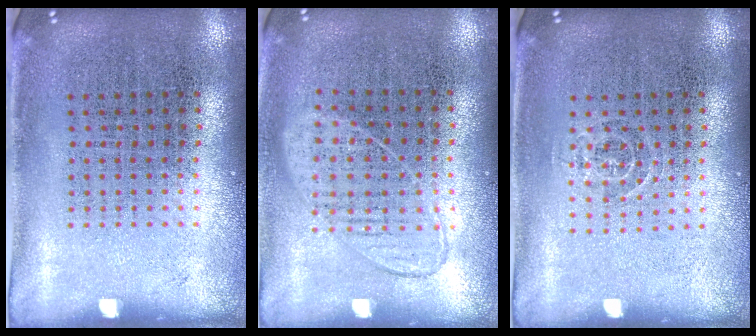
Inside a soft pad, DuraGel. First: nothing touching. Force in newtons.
{"total": 0.9, "press": 0.8, "slide": 0.4}
{"total": 0.8, "press": 0.5, "slide": 0.6}